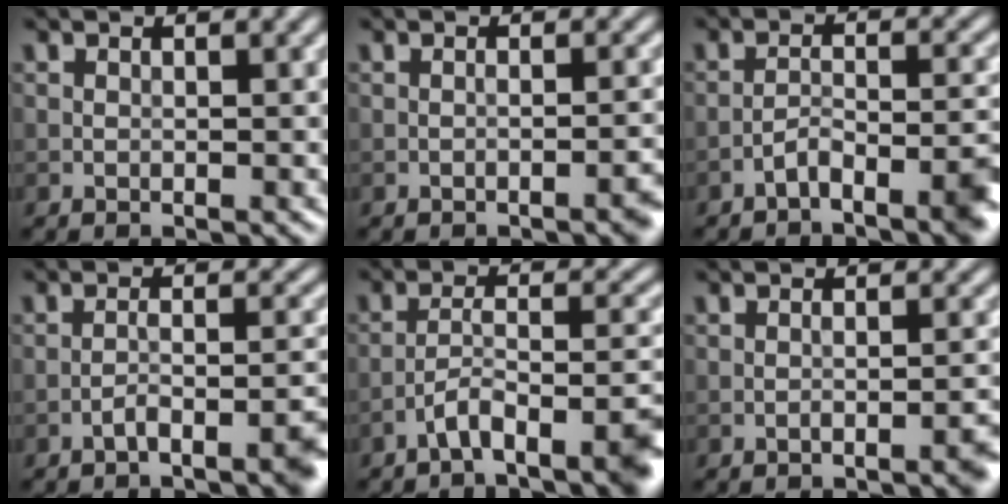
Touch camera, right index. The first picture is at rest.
{"total": 1.6, "force": [-1.0, 0.2, 1.2], "torque": [-0.015, 0.005, -0.014]}
{"total": 4.1, "force": [-2.9, 1.0, 2.8], "torque": [-0.045, 0.008, -0.053]}
{"total": 3.5, "force": [-2.4, 0.7, 2.5], "torque": [-0.038, 0.010, -0.045]}
{"total": 5.9, "force": [-4.0, 1.1, 4.2], "torque": [-0.063, 0.008, -0.071]}
{"total": 2.0, "force": [-1.3, 0.4, 1.5], "torque": [-0.019, 0.007, -0.020]}